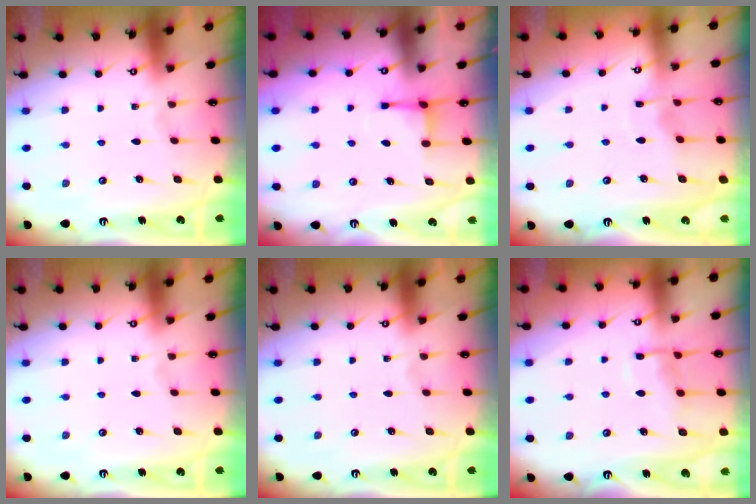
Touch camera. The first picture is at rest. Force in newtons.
{"total": 2.9, "press": 2.9, "slide": 0.4}
{"total": 2.8, "press": 2.8, "slide": 0.4}
{"total": 0.0}
{"total": 0.0}
{"total": 9.7, "press": 9.7, "slide": 1.0}